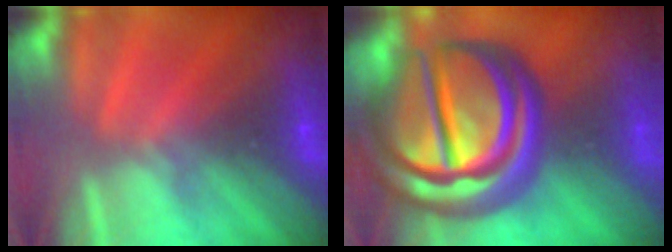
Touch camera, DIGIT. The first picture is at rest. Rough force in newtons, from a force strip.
{"total": 5.6}